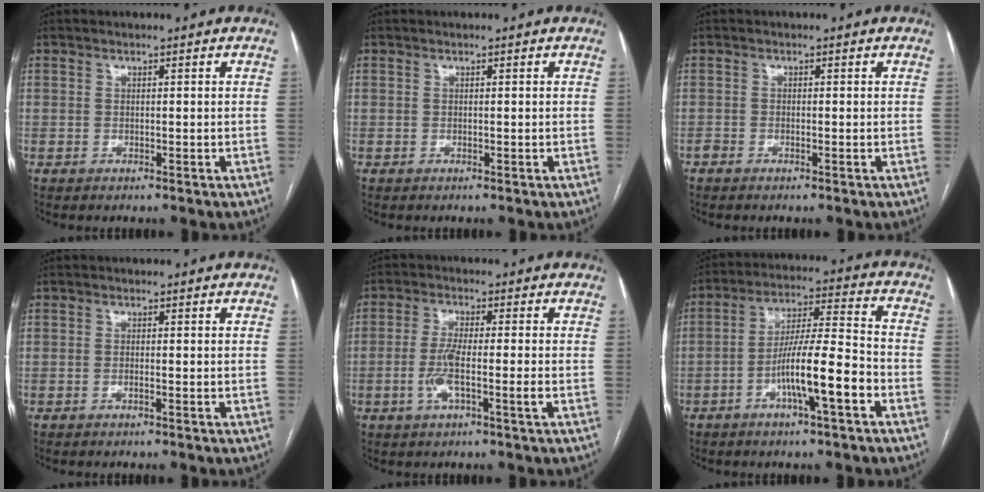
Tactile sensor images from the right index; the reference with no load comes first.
{"total": 0.0}
{"total": 0.7, "force": [-0.5, 0.2, 0.4], "torque": [-0.010, 0.000, -0.008]}
{"total": 0.7, "force": [-0.3, 0.0, 0.6], "torque": [-0.014, 0.000, -0.004]}
{"total": 5.4, "force": [-1.6, 0.3, 5.2], "torque": [-0.108, -0.001, -0.029]}
{"total": 11.3, "force": [-4.6, 0.8, 10.3], "torque": [-0.181, 0.011, -0.080]}